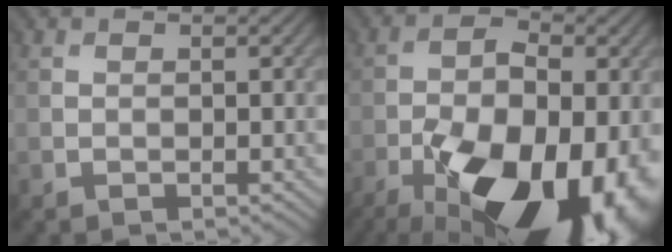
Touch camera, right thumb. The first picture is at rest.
{"total": 19.1, "force": [-8.7, 9.8, 14.0], "torque": [-0.220, -0.026, -0.129]}